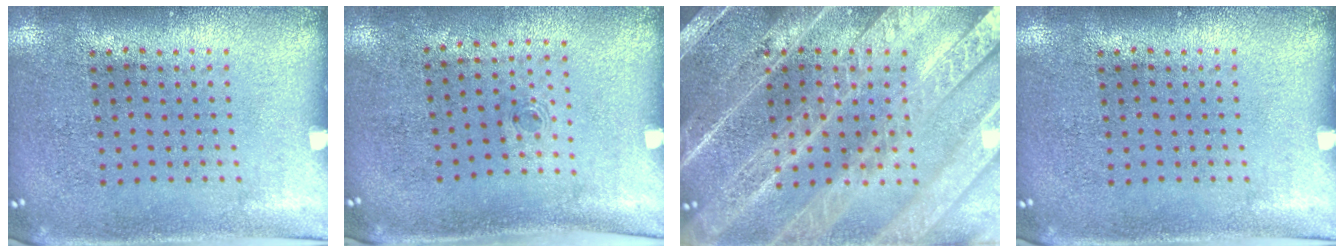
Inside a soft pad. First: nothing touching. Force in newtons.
{"total": 0.6, "press": 0.3, "slide": 0.5}
{"total": 5.8, "press": 5.7, "slide": 0.6}
{"total": 0.0}